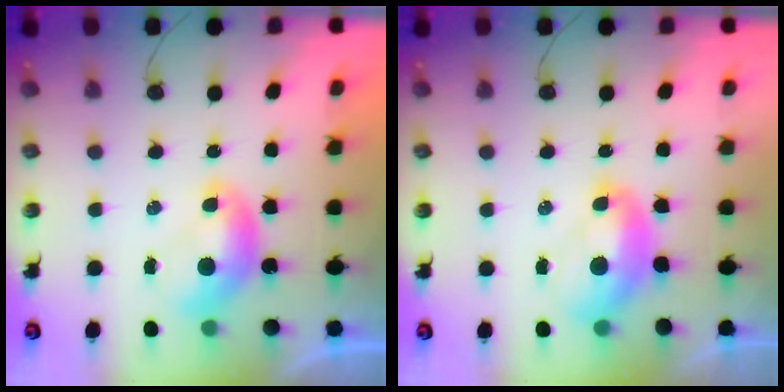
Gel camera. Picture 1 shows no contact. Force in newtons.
{"total": 2.1, "press": 2.0, "slide": 0.7}